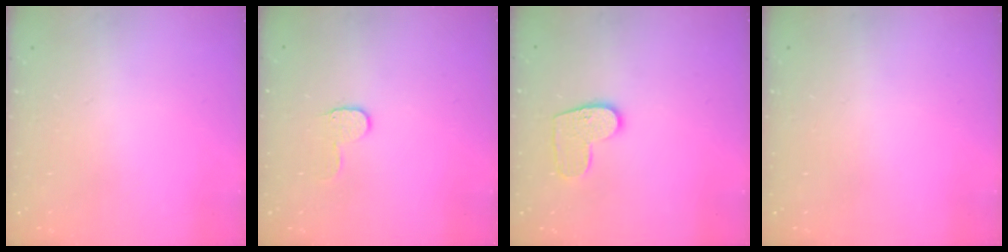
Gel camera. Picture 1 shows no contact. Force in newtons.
{"total": 5.7, "press": 5.7, "slide": 0.5}
{"total": 9.3, "press": 9.3, "slide": 0.4}
{"total": 0.0}